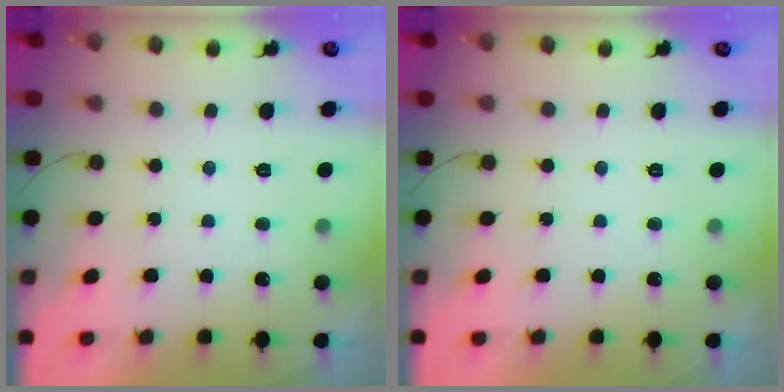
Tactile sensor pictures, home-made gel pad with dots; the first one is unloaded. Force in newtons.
{"total": 0.0}